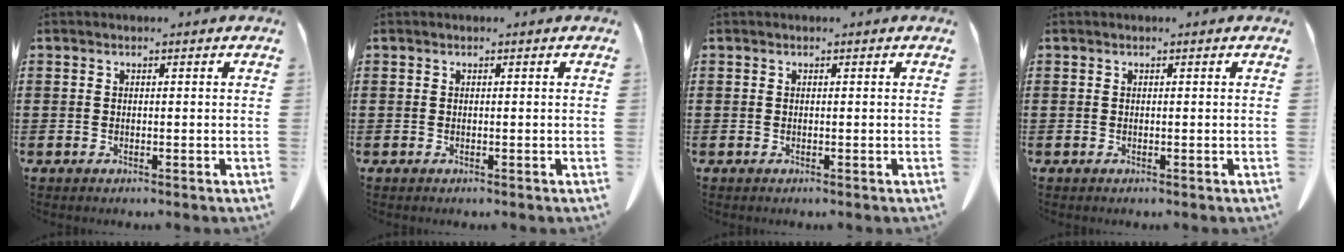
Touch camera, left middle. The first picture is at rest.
{"total": 0.0}
{"total": 0.0}
{"total": 0.0}